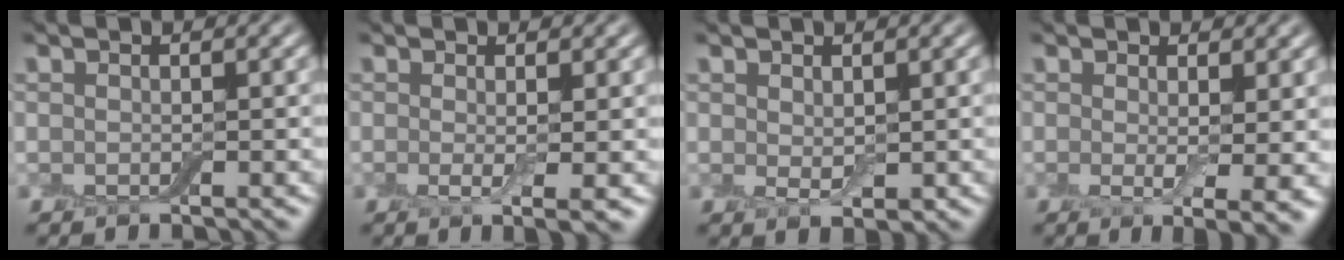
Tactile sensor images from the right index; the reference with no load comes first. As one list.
[{"total": 2.5, "force": [0.0, 0.4, 2.4], "torque": [-0.041, -0.010, 0.001]}, {"total": 1.5, "force": [0.6, 0.7, 1.2], "torque": [-0.023, -0.003, 0.015]}, {"total": 3.8, "force": [0.3, 0.8, 3.7], "torque": [-0.055, -0.017, 0.007]}]